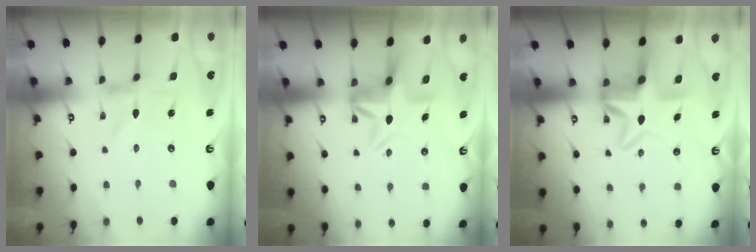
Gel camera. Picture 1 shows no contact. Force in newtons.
{"total": 7.4, "press": 7.3, "slide": 0.8}
{"total": 8.7, "press": 8.2, "slide": 2.9}